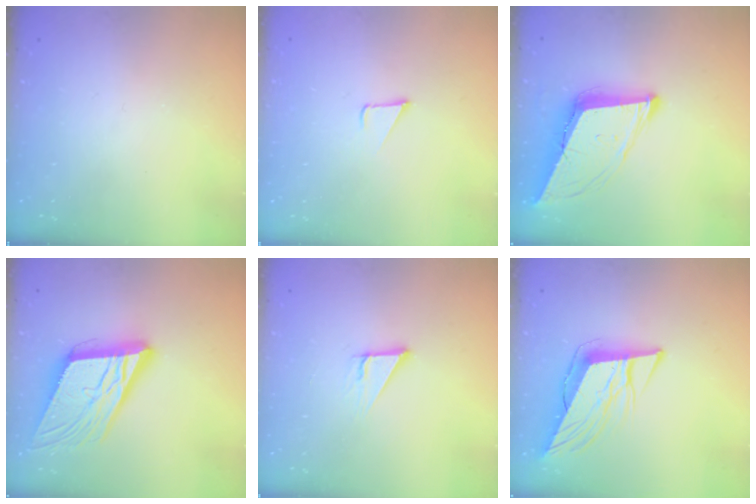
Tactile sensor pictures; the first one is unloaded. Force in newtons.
{"total": 2.4, "press": 2.4, "slide": 0.2}
{"total": 11.8, "press": 11.2, "slide": 3.8}
{"total": 18.8, "press": 18.5, "slide": 3.5}
{"total": 4.0, "press": 4.0, "slide": 0.2}
{"total": 11.1, "press": 10.3, "slide": 4.0}